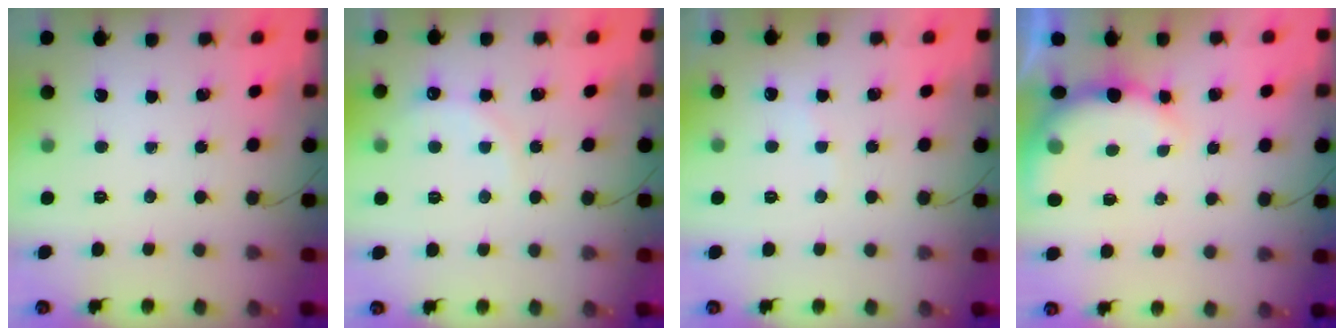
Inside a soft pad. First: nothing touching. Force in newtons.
{"total": 6.0, "press": 5.9, "slide": 1.4}
{"total": 5.1, "press": 5.1, "slide": 0.8}
{"total": 8.3, "press": 8.2, "slide": 1.4}